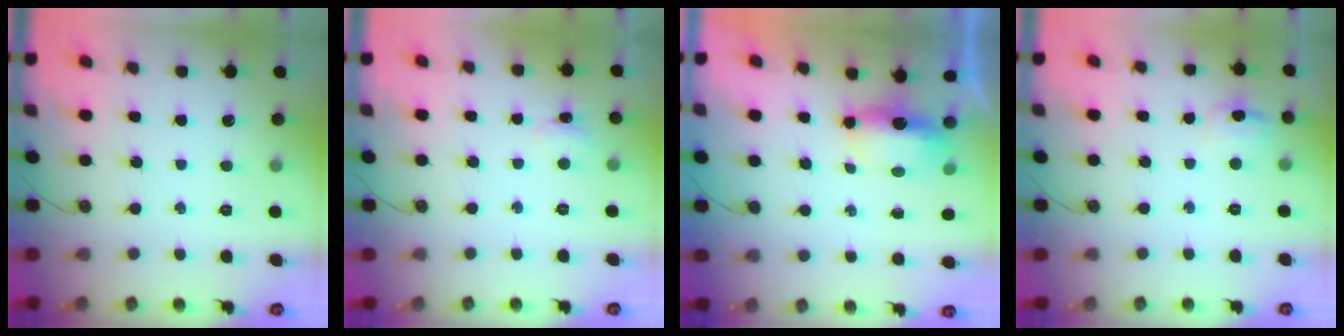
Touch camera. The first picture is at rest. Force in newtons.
{"total": 6.0, "press": 5.9, "slide": 1.0}
{"total": 10.4, "press": 7.2, "slide": 7.5}
{"total": 7.7, "press": 7.7, "slide": 0.8}